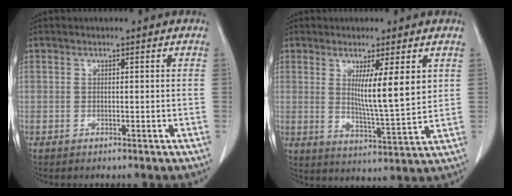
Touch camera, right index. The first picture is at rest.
{"total": 8.6, "force": [2.7, 0.3, 8.1], "torque": [-0.133, -0.022, 0.047]}